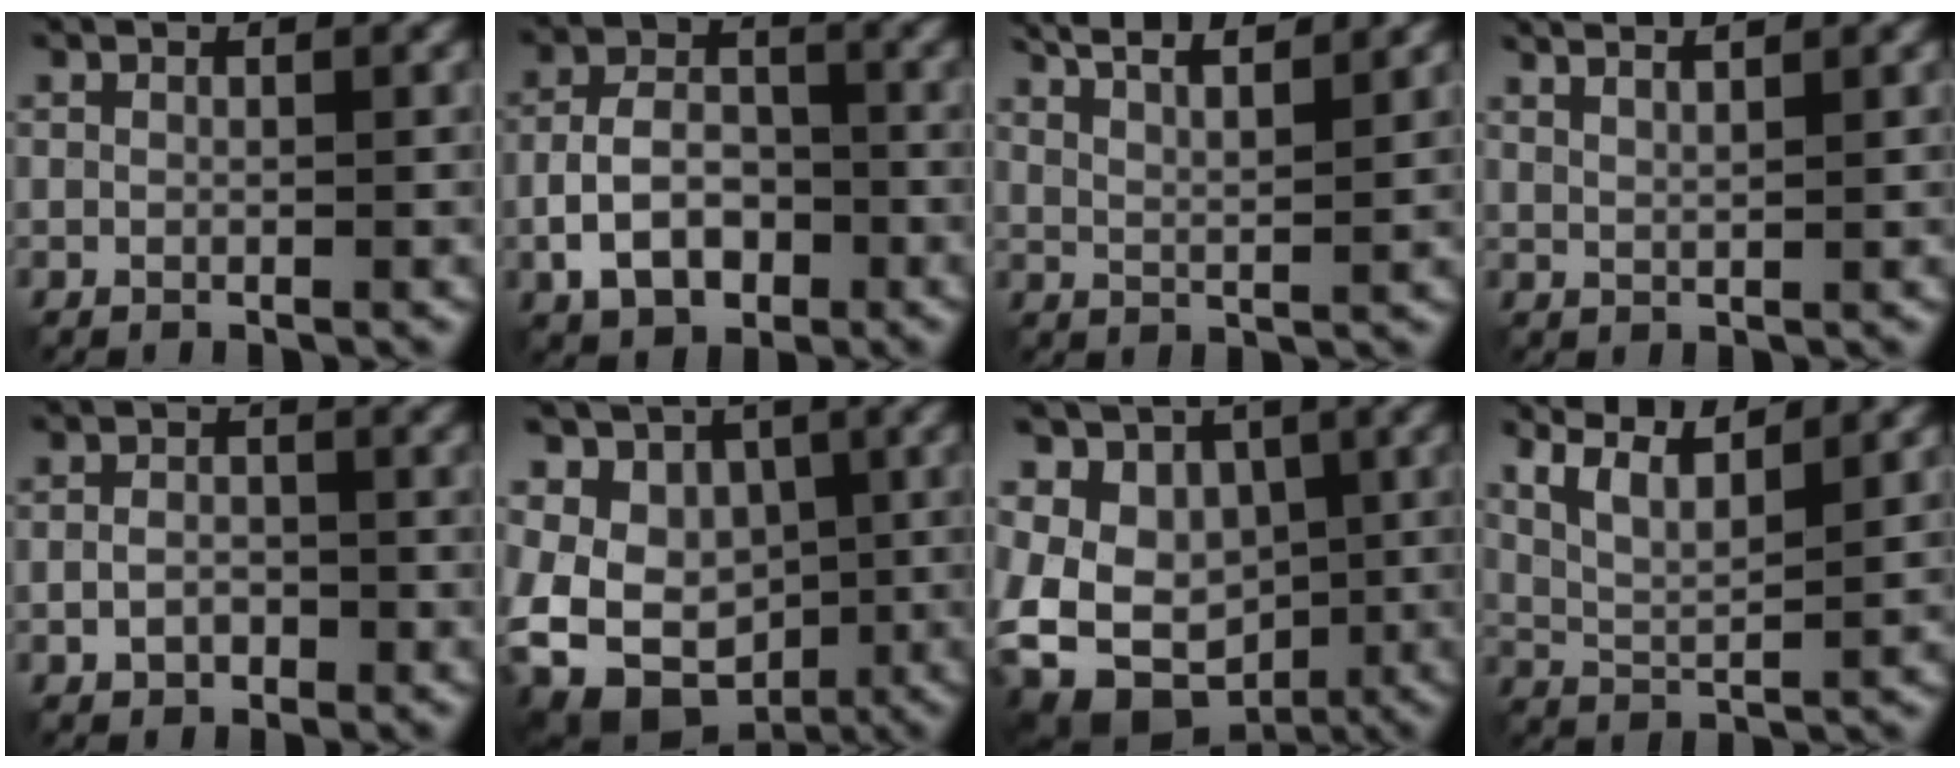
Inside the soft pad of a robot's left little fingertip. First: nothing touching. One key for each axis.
{"total": 5.6, "fx": -2.5, "fy": 3.5, "fz": 3.5, "tx": -0.058, "ty": 0.004, "tz": -0.051}
{"total": 8.7, "fx": 6.5, "fy": 2.3, "fz": 5.2, "tx": -0.061, "ty": 0.021, "tz": 0.064}
{"total": 3.4, "fx": 2.5, "fy": 1.0, "fz": 2.1, "tx": -0.013, "ty": 0.022, "tz": 0.012}
{"total": 2.2, "fx": -1.2, "fy": 1.5, "fz": 1.1, "tx": -0.018, "ty": -0.003, "tz": -0.025}
{"total": 10.5, "fx": -2.6, "fy": 9.0, "fz": 4.7, "tx": -0.069, "ty": 0.005, "tz": -0.065}
{"total": 9.6, "fx": -2.8, "fy": 8.2, "fz": 4.2, "tx": -0.052, "ty": -0.005, "tz": -0.065}
{"total": 6.4, "fx": 4.4, "fy": 1.8, "fz": 4.2, "tx": -0.077, "ty": 0.016, "tz": 0.061}